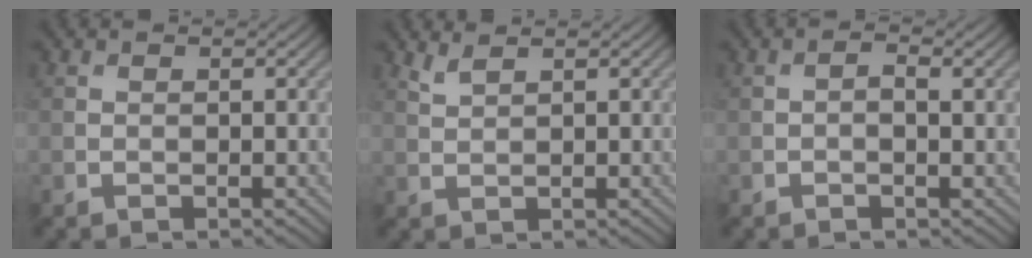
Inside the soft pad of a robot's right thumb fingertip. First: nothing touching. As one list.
[{"total": 1.5, "force": [1.3, 0.2, 0.7], "torque": [-0.022, 0.004, 0.032]}, {"total": 1.5, "force": [-0.1, 0.6, 1.4], "torque": [-0.023, 0.002, -0.002]}]